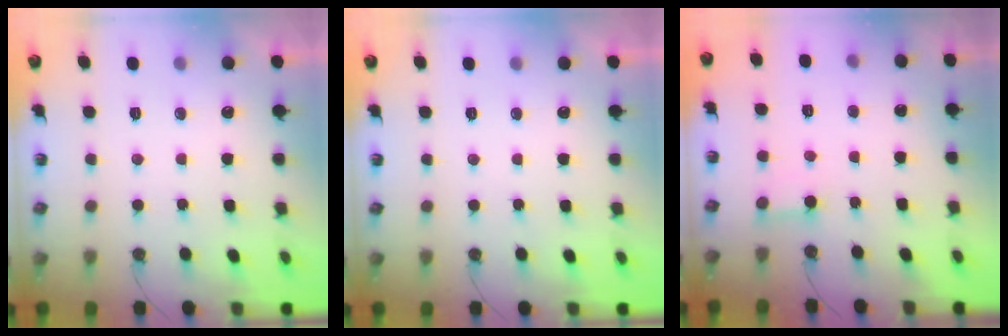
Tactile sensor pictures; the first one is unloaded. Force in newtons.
{"total": 0.0}
{"total": 2.2, "press": 2.2, "slide": 0.1}